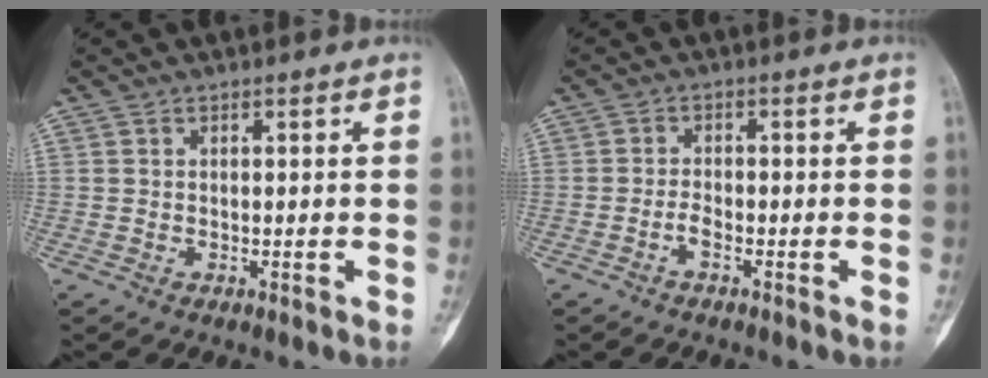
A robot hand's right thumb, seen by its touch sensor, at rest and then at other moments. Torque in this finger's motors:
{"motor_torque": [-0.24, -0.14, 0.10, -0.01, -0.06]}